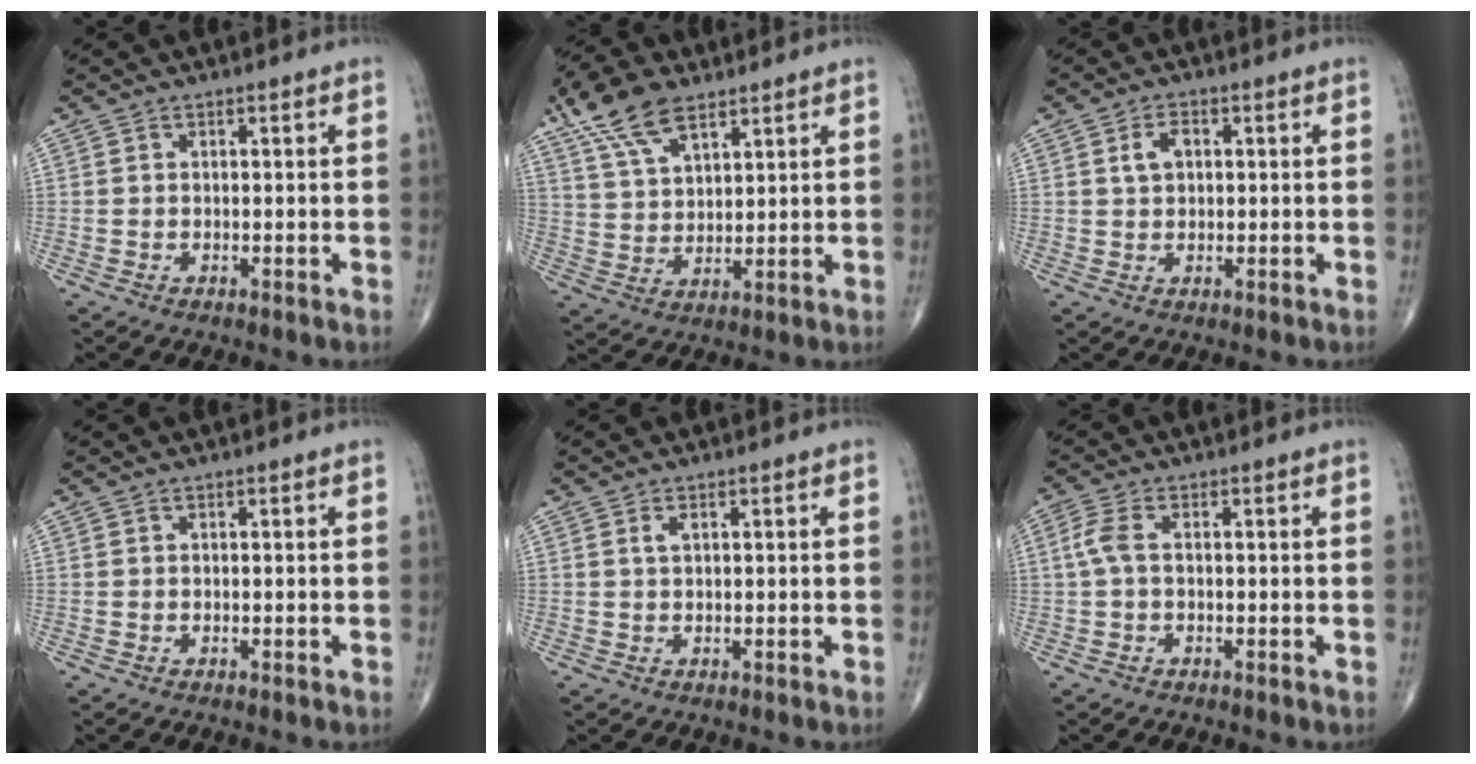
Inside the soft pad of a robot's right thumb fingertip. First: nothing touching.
{"total": 11.6, "force": [7.4, 5.3, 7.1], "torque": [-0.123, -0.013, 0.143]}
{"total": 3.5, "force": [0.9, 2.3, 2.5], "torque": [-0.043, 0.005, 0.015]}
{"total": 0.0}
{"total": 1.2, "force": [0.5, 0.6, 1.0], "torque": [-0.023, 0.005, 0.011]}
{"total": 3.5, "force": [0.1, 1.6, 3.1], "torque": [-0.083, 0.007, -0.003]}